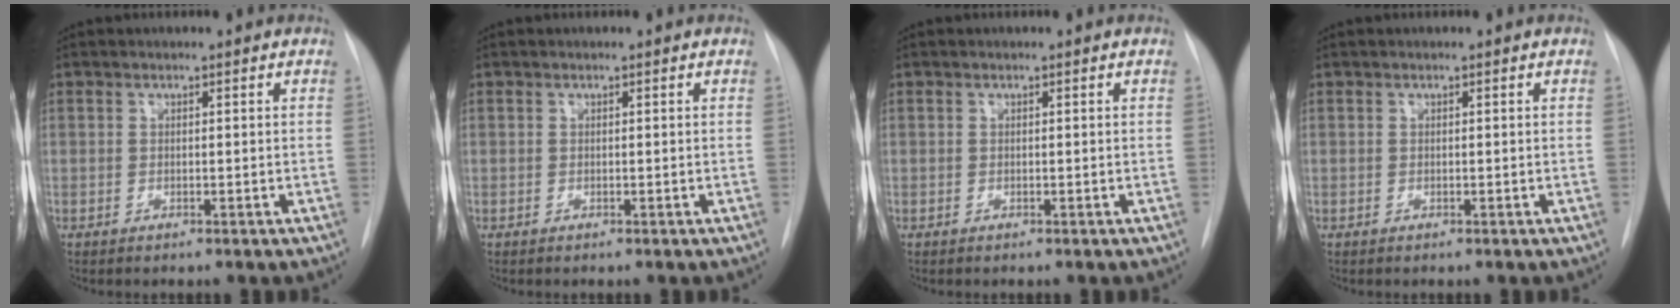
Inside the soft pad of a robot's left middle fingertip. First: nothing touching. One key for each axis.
{"total": 0.0}
{"total": 0.0}
{"total": 0.0}